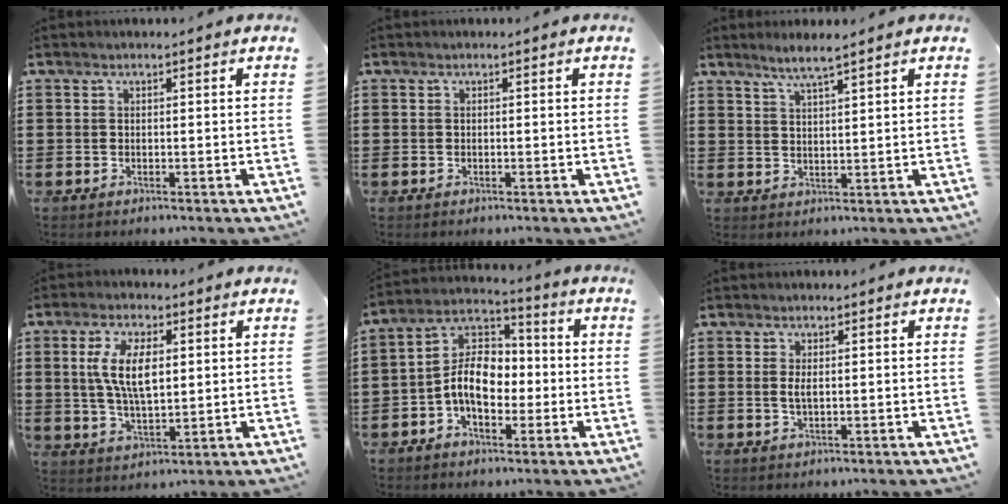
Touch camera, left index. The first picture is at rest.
{"total": 0.0}
{"total": 3.5, "force": [2.9, -0.1, 2.0], "torque": [-0.047, 0.000, 0.051]}
{"total": 8.4, "force": [2.0, 3.5, 7.3], "torque": [-0.153, 0.009, 0.032]}
{"total": 9.0, "force": [-1.7, 5.8, 6.7], "torque": [-0.154, 0.010, -0.038]}
{"total": 1.6, "force": [0.3, 0.4, 1.5], "torque": [-0.031, 0.001, 0.004]}